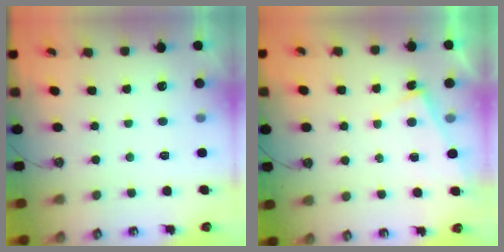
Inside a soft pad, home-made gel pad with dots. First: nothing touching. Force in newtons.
{"total": 4.2, "press": 4.1, "slide": 0.3}